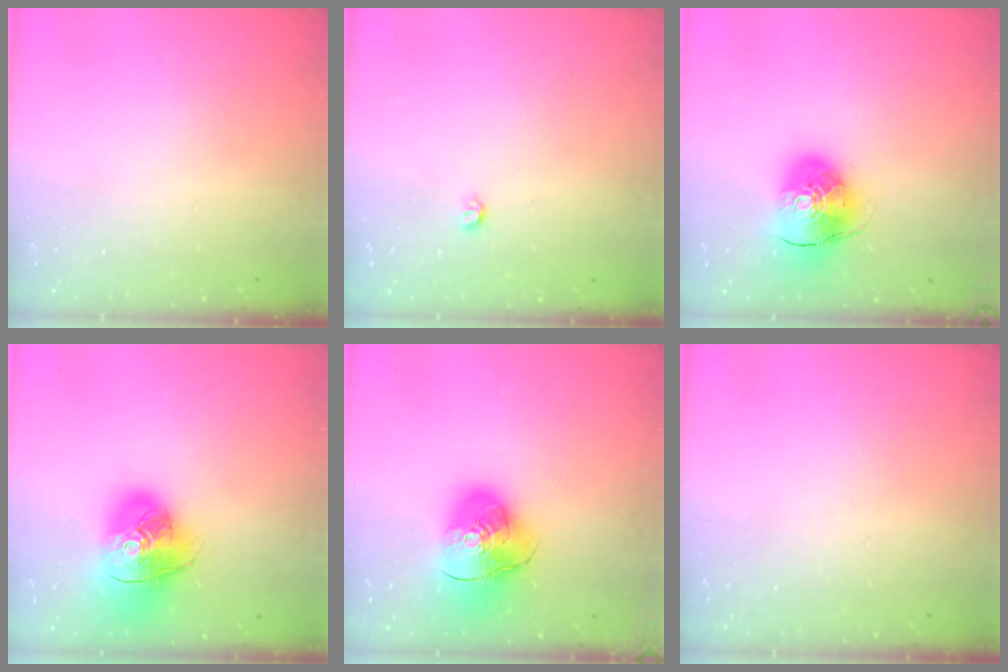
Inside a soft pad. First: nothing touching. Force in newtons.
{"total": 3.3, "press": 3.3, "slide": 0.7}
{"total": 10.9, "press": 10.7, "slide": 1.6}
{"total": 17.9, "press": 17.8, "slide": 2.3}
{"total": 14.3, "press": 14.2, "slide": 1.9}
{"total": 0.0}